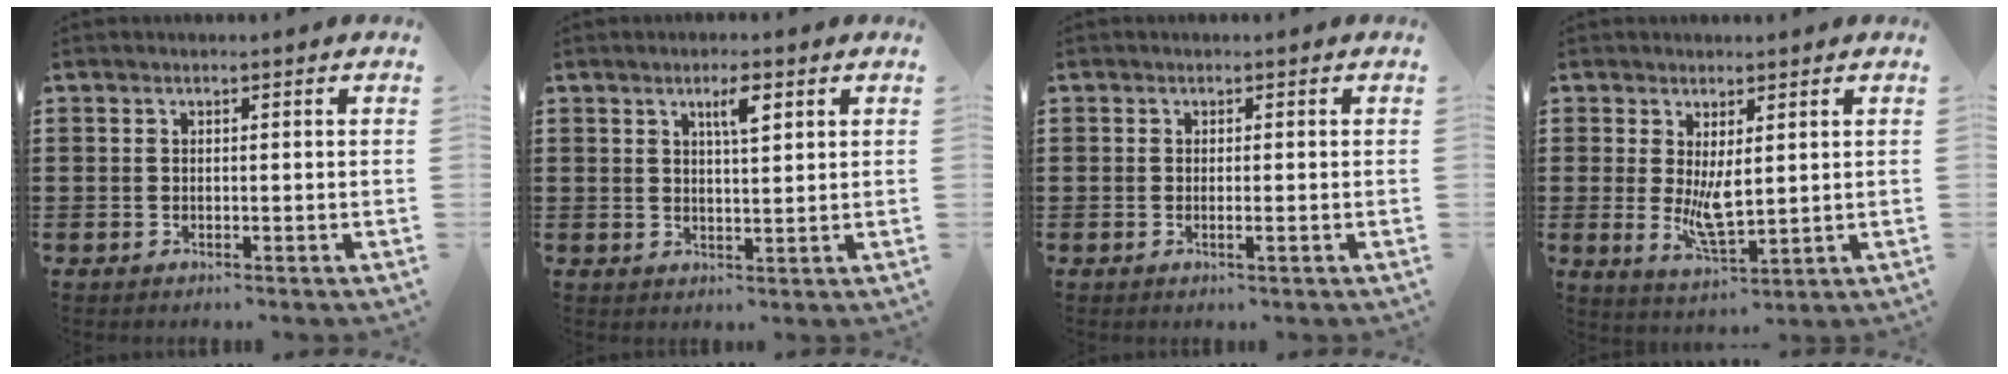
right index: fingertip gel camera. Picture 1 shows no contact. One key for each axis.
{"total": 3.3, "fx": 1.6, "fy": 0.5, "fz": 2.8, "tx": -0.051, "ty": 0.001, "tz": 0.024}
{"total": 0.9, "fx": -0.4, "fy": -0.1, "fz": 0.8, "tx": -0.012, "ty": -0.005, "tz": -0.007}
{"total": 5.1, "fx": 0.7, "fy": 1.8, "fz": 4.7, "tx": -0.078, "ty": -0.012, "tz": 0.011}